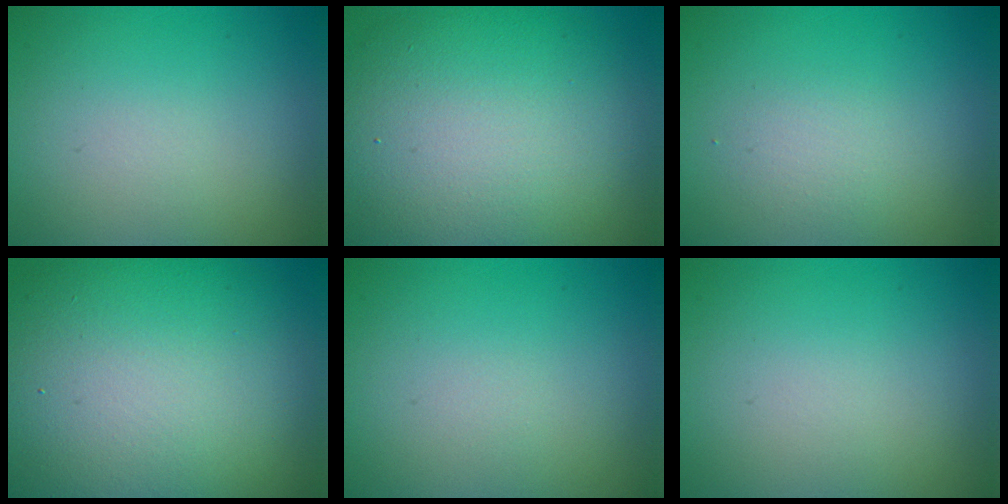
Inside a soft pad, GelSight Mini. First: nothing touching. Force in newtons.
{"total": 13.1, "press": 13.0, "slide": 0.6}
{"total": 1.4, "press": 1.4, "slide": 0.1}
{"total": 15.6, "press": 15.5, "slide": 1.5}
{"total": 0.0}
{"total": 0.0}